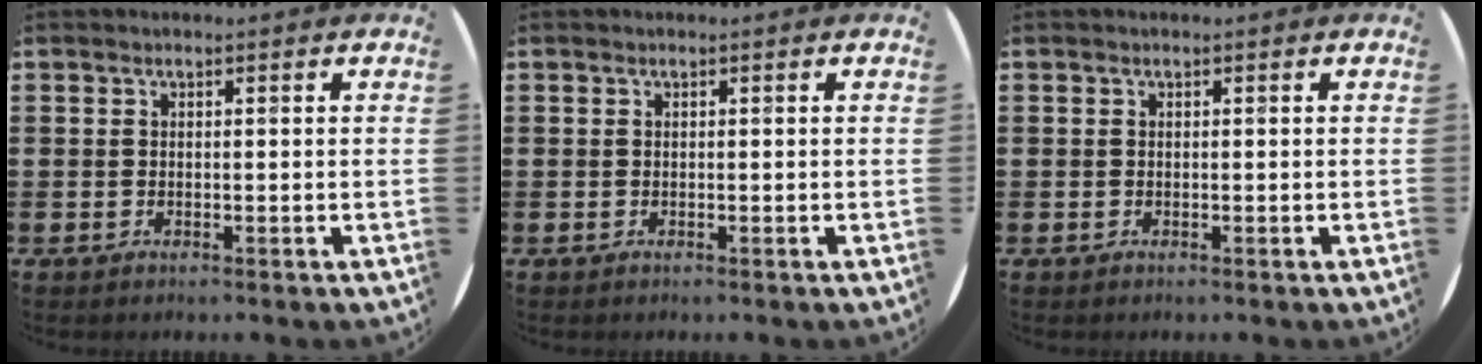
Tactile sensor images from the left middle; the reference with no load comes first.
{"total": 0.0}
{"total": 0.0}